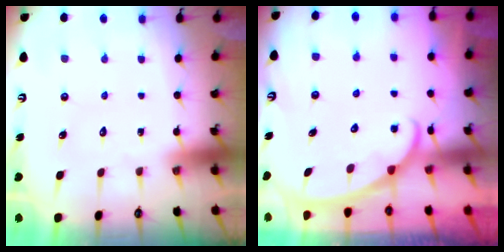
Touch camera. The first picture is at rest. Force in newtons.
{"total": 1.7, "press": 1.7, "slide": 0.2}